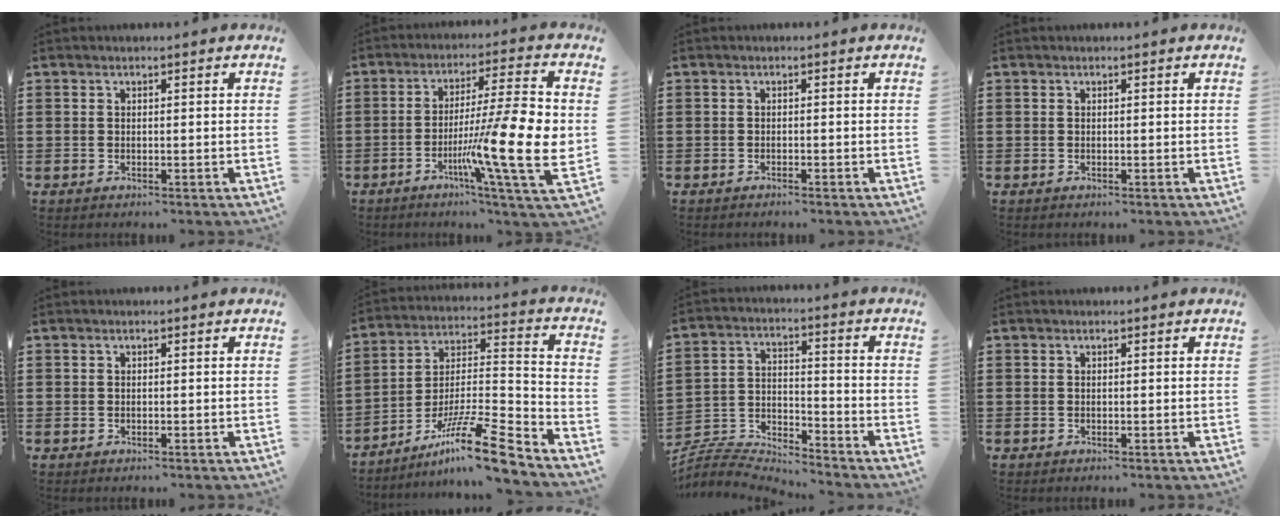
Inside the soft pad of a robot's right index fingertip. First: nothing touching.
{"total": 15.8, "force": [-2.8, 1.4, 15.5], "torque": [-0.256, -0.019, -0.047]}
{"total": 0.7, "force": [-0.6, -0.2, 0.2], "torque": [-0.006, -0.005, -0.012]}
{"total": 0.0}
{"total": 0.0}
{"total": 13.6, "force": [-10.1, 1.5, 8.9], "torque": [-0.144, 0.026, -0.184]}
{"total": 4.9, "force": [-4.9, 0.6, 0.6], "torque": [-0.034, -0.010, -0.104]}
{"total": 0.0}